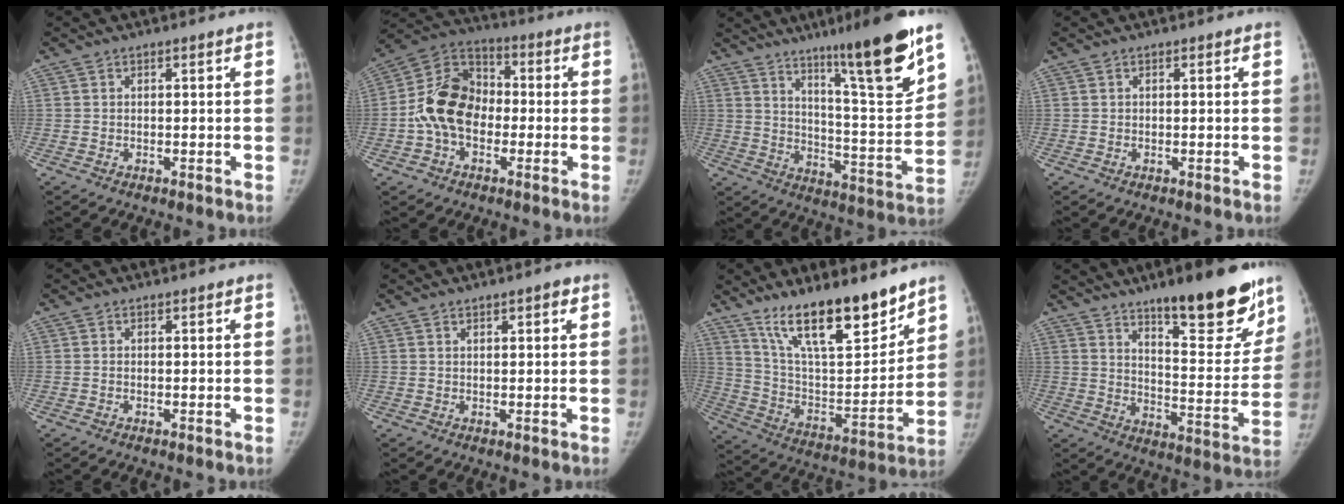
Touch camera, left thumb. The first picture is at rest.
{"total": 13.7, "force": [-2.0, 10.0, 9.2], "torque": [-0.149, 0.039, -0.048]}
{"total": 19.8, "force": [12.7, 1.7, 15.1], "torque": [-0.196, -0.079, 0.204]}
{"total": 0.0}
{"total": 0.0}
{"total": 1.9, "force": [1.1, 0.7, 1.4], "torque": [-0.017, -0.004, 0.016]}
{"total": 21.4, "force": [15.6, 6.4, 13.2], "torque": [-0.177, -0.087, 0.275]}
{"total": 20.5, "force": [14.0, 5.5, 14.0], "torque": [-0.149, -0.096, 0.208]}